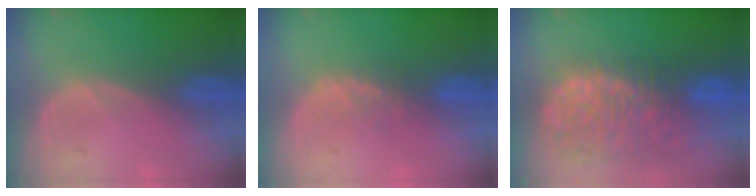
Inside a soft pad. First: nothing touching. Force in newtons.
{"total": 1.9, "press": 1.8, "slide": 0.5}
{"total": 12.8, "press": 10.6, "slide": 7.1}